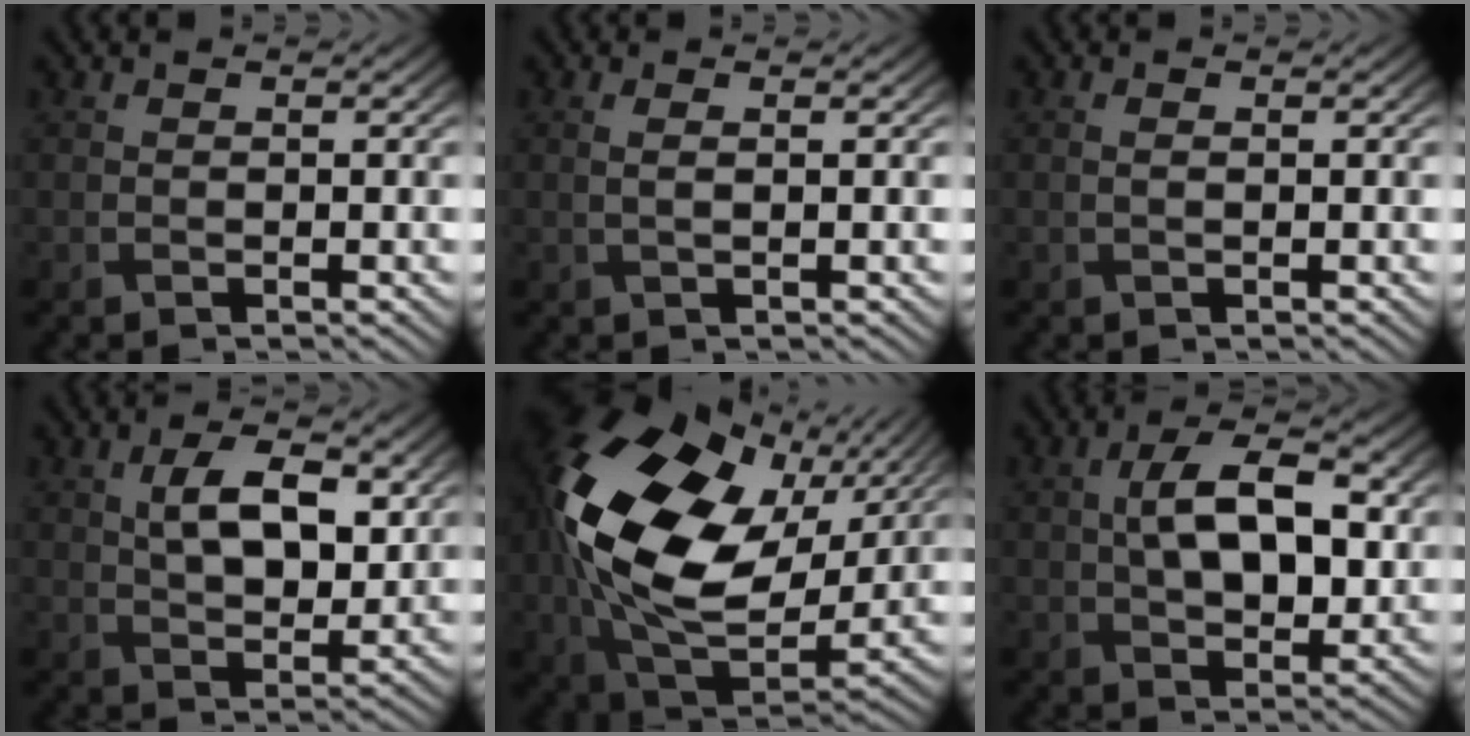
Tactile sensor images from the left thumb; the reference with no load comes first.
{"total": 1.3, "force": [0.3, 0.3, 1.3], "torque": [-0.026, 0.004, 0.005]}
{"total": 0.7, "force": [0.1, 0.2, 0.7], "torque": [-0.016, 0.002, 0.002]}
{"total": 8.2, "force": [2.1, 4.3, 6.7], "torque": [-0.116, 0.002, 0.038]}
{"total": 21.4, "force": [4.3, 14.4, 15.2], "torque": [-0.354, -0.006, 0.090]}
{"total": 10.5, "force": [1.6, 5.6, 8.7], "torque": [-0.155, 0.008, 0.023]}